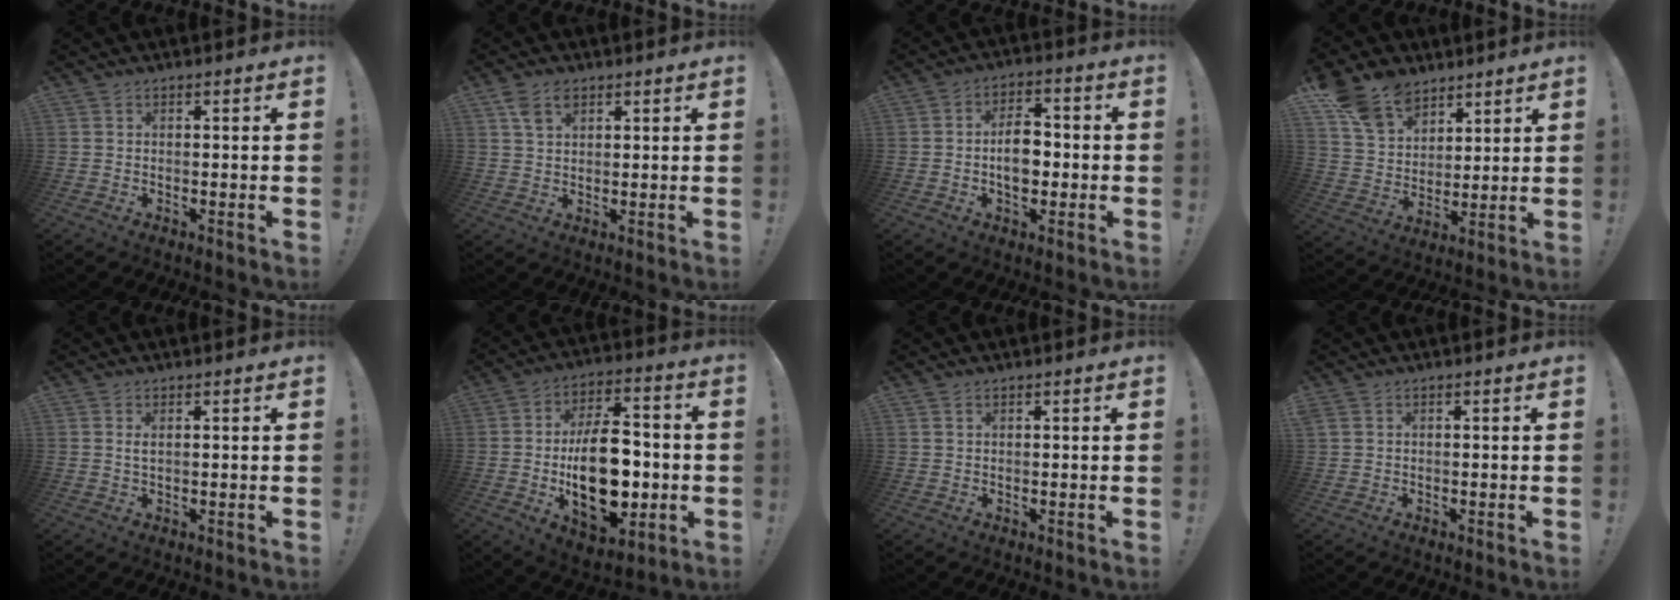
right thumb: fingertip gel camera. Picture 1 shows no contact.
{"total": 5.4, "force": [2.9, 3.1, 3.3], "torque": [-0.049, -0.011, 0.054]}
{"total": 8.9, "force": [-1.4, 5.9, 6.6], "torque": [-0.100, 0.008, -0.028]}
{"total": 14.0, "force": [9.5, 9.2, 4.7], "torque": [-0.080, -0.061, 0.186]}
{"total": 1.4, "force": [0.5, 0.2, 1.3], "torque": [-0.028, 0.000, 0.008]}
{"total": 22.7, "force": [-3.2, 13.3, 18.2], "torque": [-0.300, 0.007, -0.044]}
{"total": 0.8, "force": [0.5, 0.3, 0.5], "torque": [-0.012, 0.000, 0.010]}
{"total": 1.2, "force": [0.6, 0.8, 0.7], "torque": [-0.021, 0.005, 0.013]}